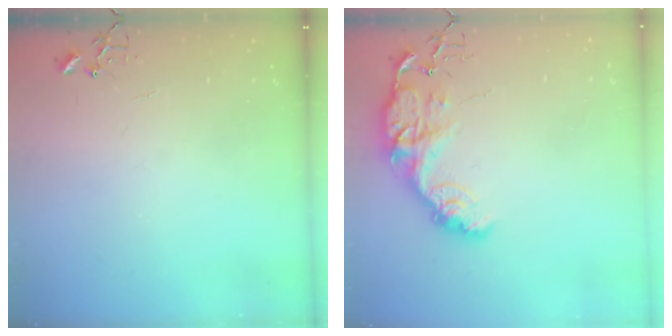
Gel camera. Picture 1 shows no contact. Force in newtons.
{"total": 14.8, "press": 14.8, "slide": 1.1}